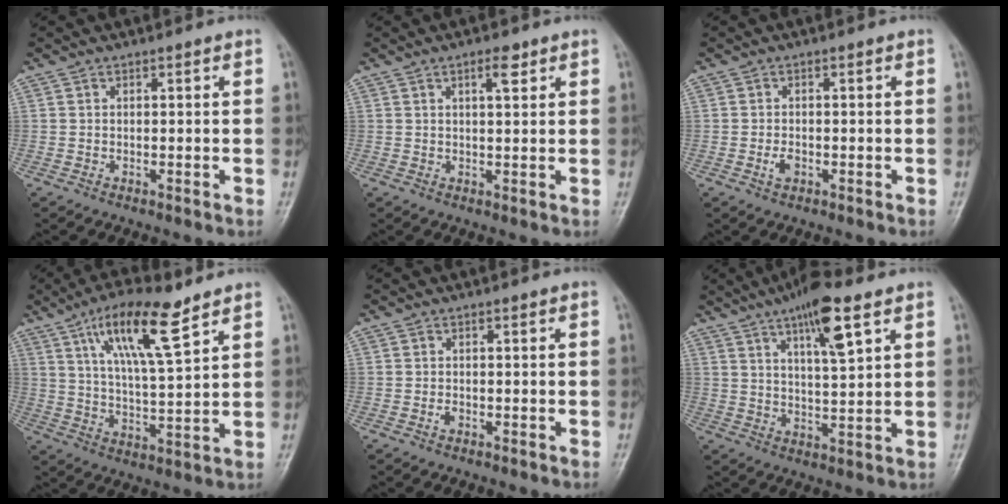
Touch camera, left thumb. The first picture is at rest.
{"total": 3.2, "force": [1.8, 1.1, 2.5], "torque": [-0.034, -0.008, 0.028]}
{"total": 2.0, "force": [-0.7, 1.2, 1.4], "torque": [-0.024, 0.002, -0.011]}
{"total": 13.9, "force": [8.0, 3.3, 10.9], "torque": [-0.182, -0.031, 0.144]}
{"total": 0.9, "force": [-0.4, 0.6, 0.6], "torque": [-0.009, 0.000, -0.007]}
{"total": 10.9, "force": [6.0, 2.4, 8.8], "torque": [-0.140, -0.023, 0.099]}